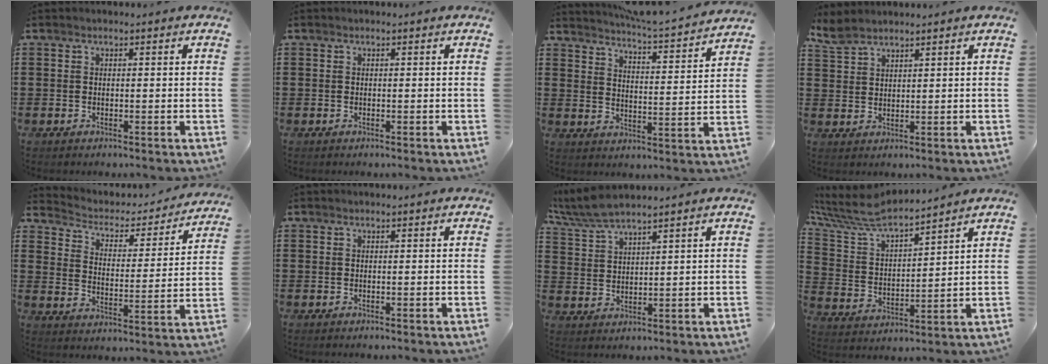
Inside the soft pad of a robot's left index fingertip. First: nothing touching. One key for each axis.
{"total": 0.0}
{"total": 4.5, "fx": 4.4, "fy": -0.5, "fz": 0.7, "tx": -0.029, "ty": -0.043, "tz": 0.069}
{"total": 3.3, "fx": 3.0, "fy": 0.9, "fz": 1.1, "tx": -0.030, "ty": -0.003, "tz": 0.058}
{"total": 2.5, "fx": 2.2, "fy": 1.2, "fz": 0.5, "tx": -0.028, "ty": -0.021, "tz": 0.026}
{"total": 0.0}
{"total": 5.0, "fx": 4.4, "fy": 0.3, "fz": 2.3, "tx": -0.057, "ty": -0.011, "tz": 0.080}
{"total": 6.9, "fx": 6.5, "fy": 0.9, "fz": 2.2, "tx": -0.083, "ty": -0.042, "tz": 0.106}